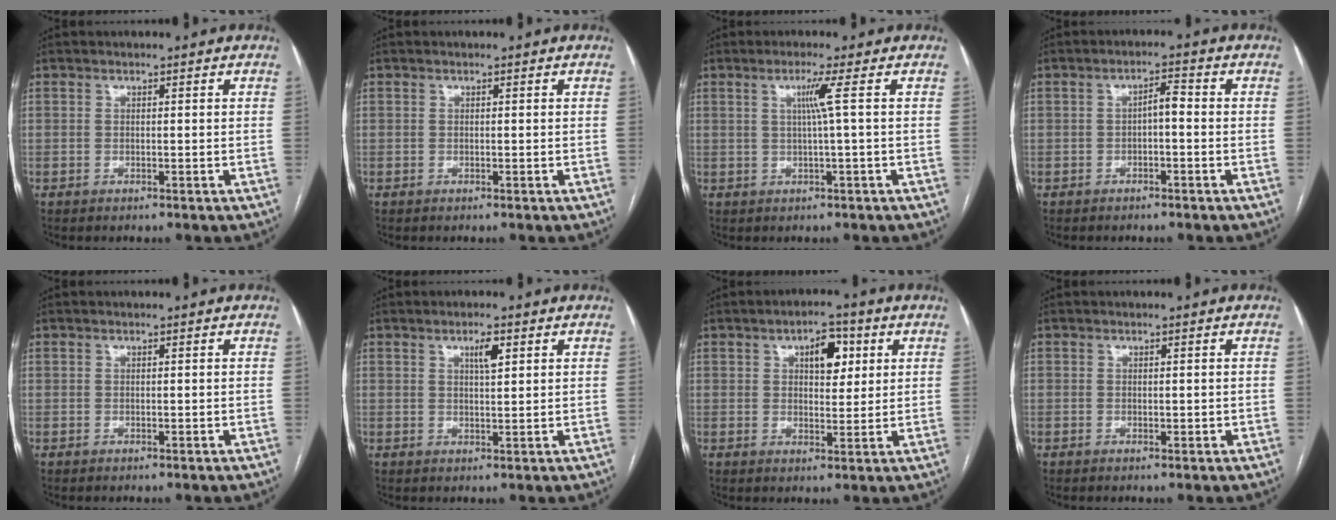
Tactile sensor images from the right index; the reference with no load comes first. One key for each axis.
{"total": 0.0}
{"total": 3.0, "fx": 0.6, "fy": -1.2, "fz": 2.8, "tx": -0.055, "ty": 0.000, "tz": 0.014}
{"total": 2.6, "fx": -0.4, "fy": 0.8, "fz": 2.5, "tx": -0.040, "ty": 0.013, "tz": -0.006}
{"total": 0.0}
{"total": 2.9, "fx": 1.4, "fy": 0.5, "fz": 2.4, "tx": -0.042, "ty": 0.001, "tz": 0.023}
{"total": 6.0, "fx": 2.3, "fy": 2.9, "fz": 4.7, "tx": -0.071, "ty": 0.012, "tz": 0.036}
{"total": 1.0, "fx": 0.0, "fy": 0.6, "fz": 0.8, "tx": -0.010, "ty": 0.003, "tz": 0.006}